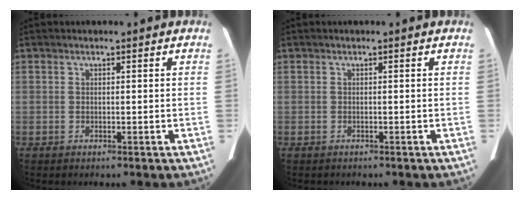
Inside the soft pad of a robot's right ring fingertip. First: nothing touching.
{"total": 0.5, "force": [-0.4, 0.2, 0.2], "torque": [-0.010, 0.000, -0.005]}